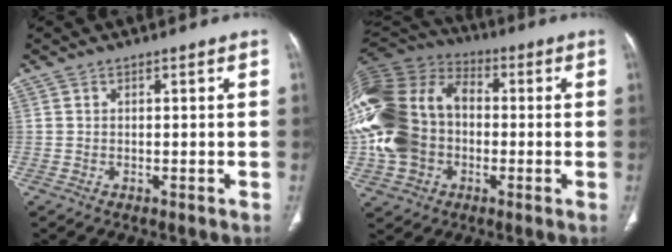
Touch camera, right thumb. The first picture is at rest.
{"total": 25.0, "force": [-2.0, 18.9, 16.3], "torque": [-0.374, 0.038, -0.037]}